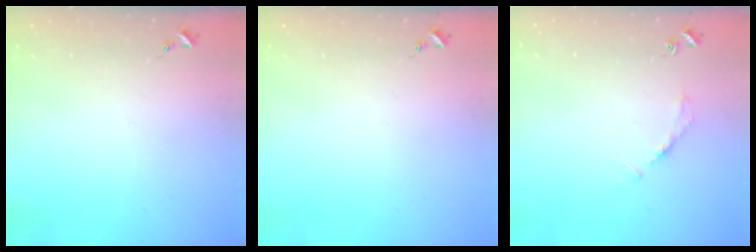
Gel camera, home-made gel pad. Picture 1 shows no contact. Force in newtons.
{"total": 0.0}
{"total": 2.7, "press": 2.7, "slide": 0.4}